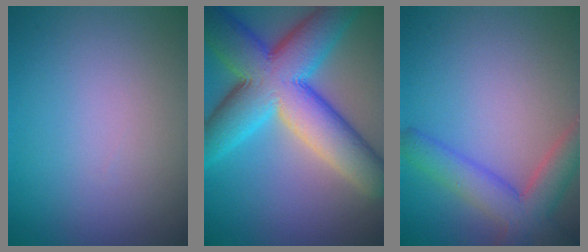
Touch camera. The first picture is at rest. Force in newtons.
{"total": 12.8, "press": 12.8, "slide": 0.3}
{"total": 5.0, "press": 5.0, "slide": 0.3}